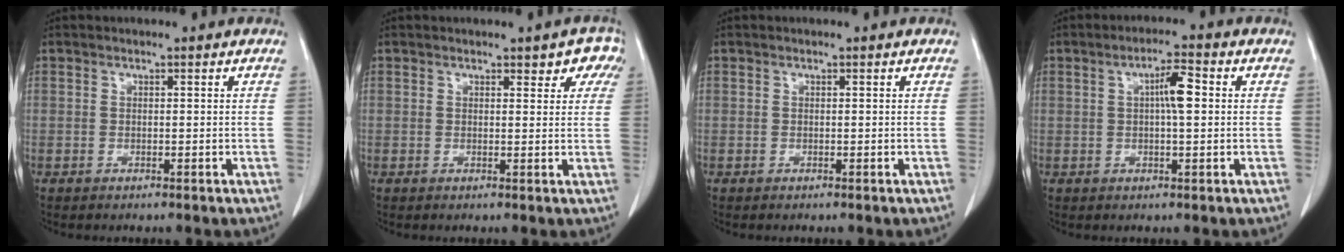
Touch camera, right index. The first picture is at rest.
{"total": 3.8, "force": [2.3, 1.8, 2.5], "torque": [-0.013, 0.005, 0.019]}
{"total": 0.0}
{"total": 4.6, "force": [0.7, 0.7, 4.5], "torque": [-0.077, 0.010, 0.010]}